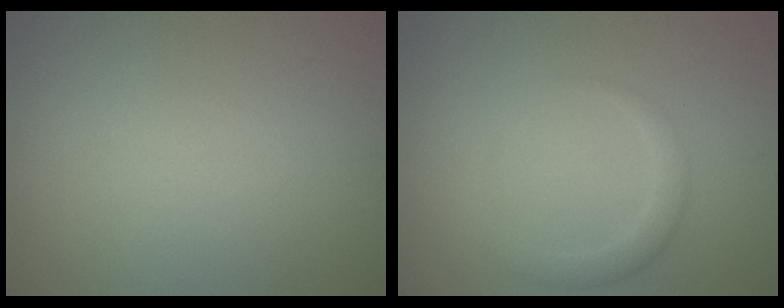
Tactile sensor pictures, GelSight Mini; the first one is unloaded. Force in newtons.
{"total": 1.9, "press": 1.9, "slide": 0.2}